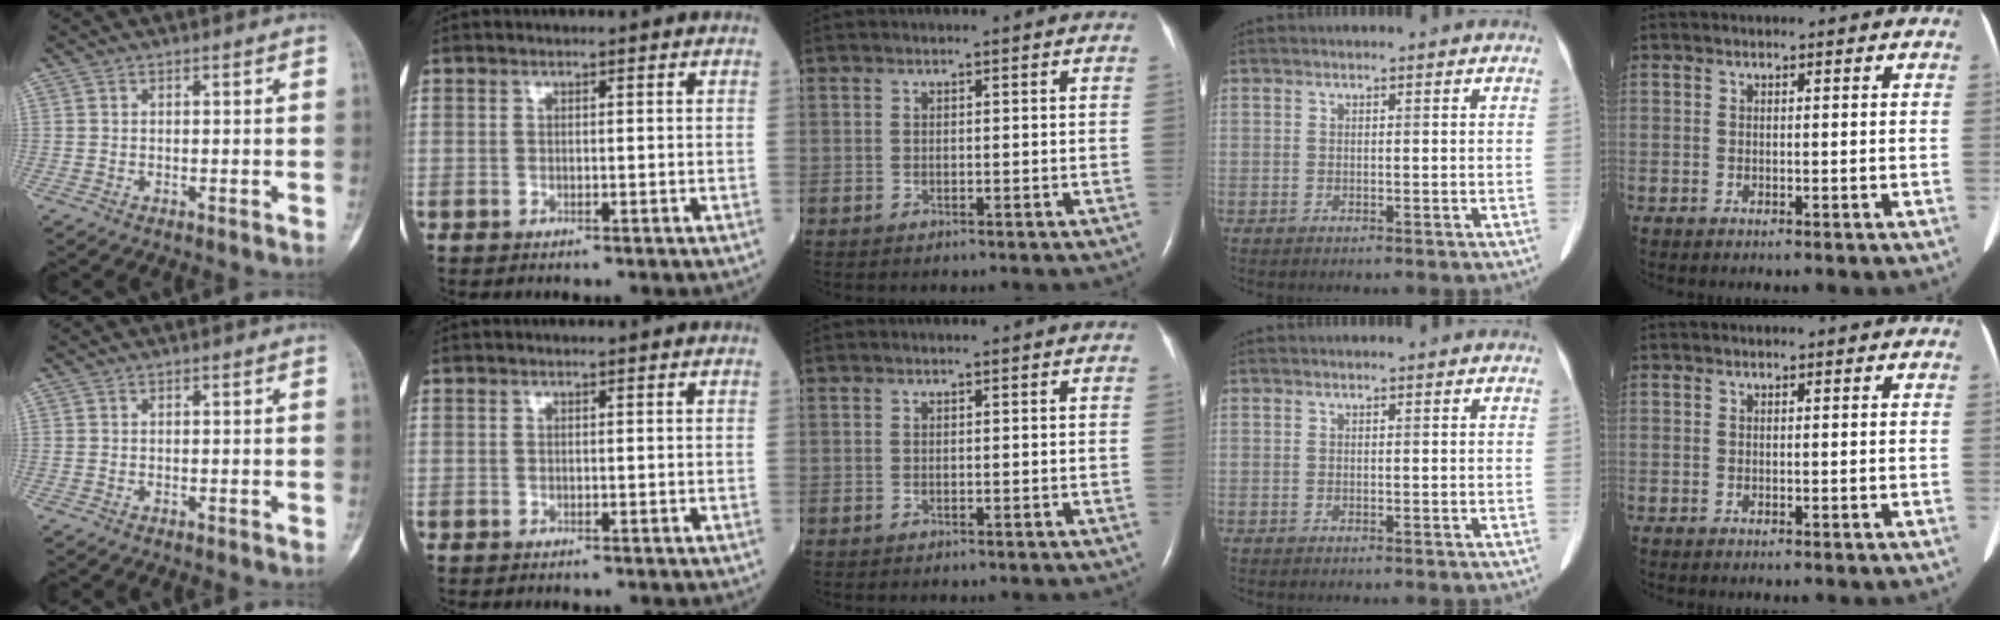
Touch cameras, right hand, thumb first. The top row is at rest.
{}